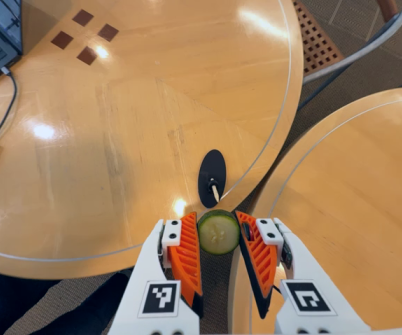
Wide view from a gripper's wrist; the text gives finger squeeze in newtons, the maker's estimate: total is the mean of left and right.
{"total": 7.7, "left": 7.9, "right": 7.5}